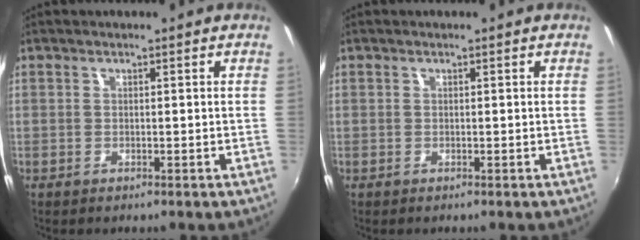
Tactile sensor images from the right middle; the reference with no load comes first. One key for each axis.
{"total": 0.0}